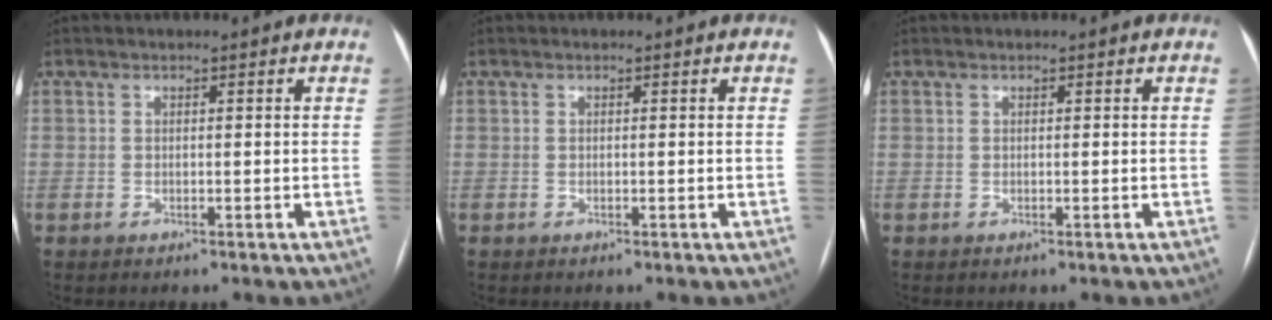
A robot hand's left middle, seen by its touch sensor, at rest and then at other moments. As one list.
[{"total": 0.0}, {"total": 0.0}]